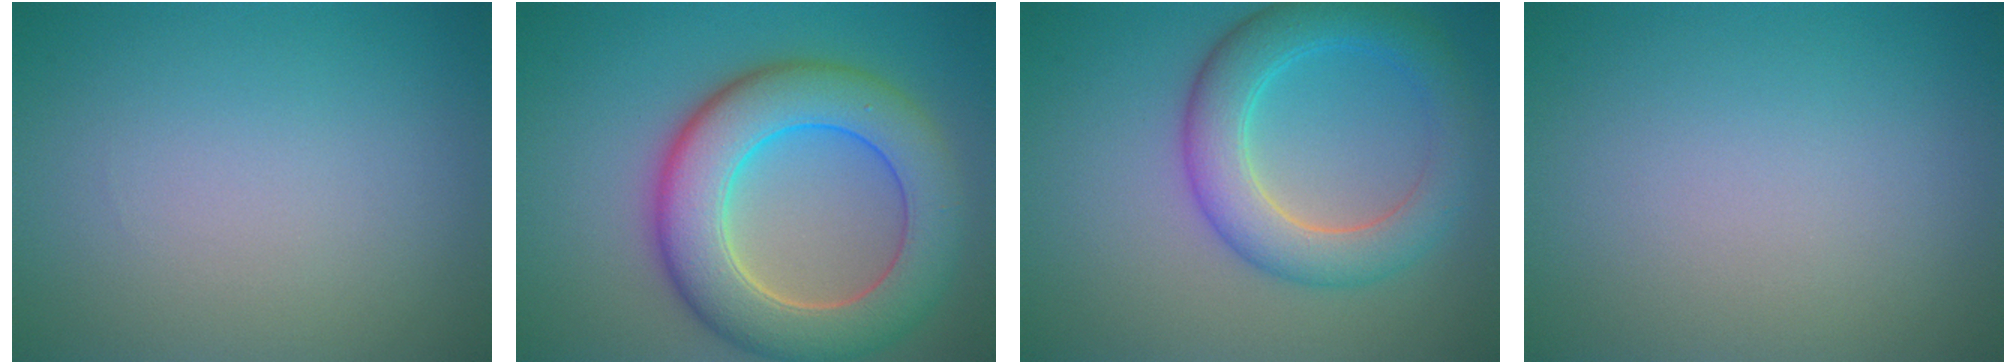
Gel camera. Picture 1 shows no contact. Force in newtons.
{"total": 9.3, "press": 9.3, "slide": 0.8}
{"total": 5.7, "press": 5.7, "slide": 0.1}
{"total": 0.0}